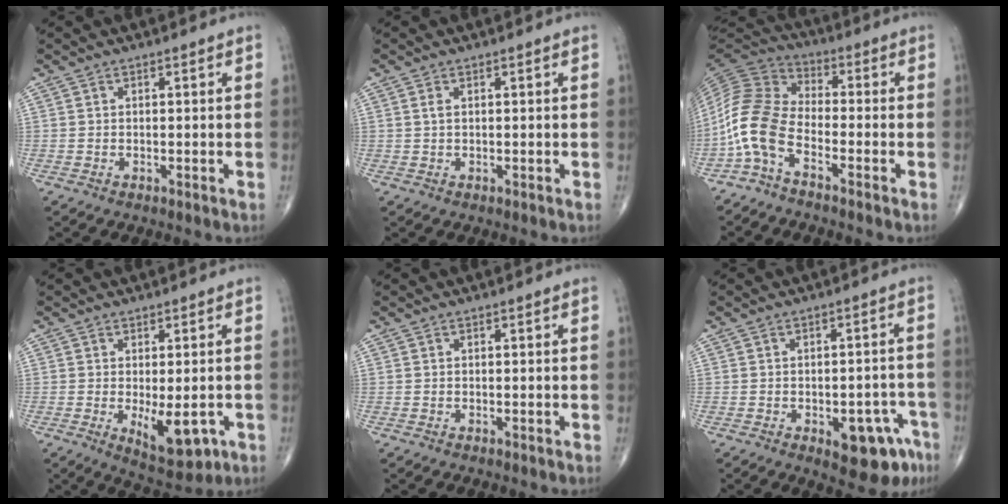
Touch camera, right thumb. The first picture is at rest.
{"total": 1.2, "force": [0.4, 0.6, 0.9], "torque": [-0.023, 0.004, 0.009]}
{"total": 10.5, "force": [-4.6, 5.3, 7.8], "torque": [-0.172, 0.049, -0.109]}
{"total": 8.1, "force": [-2.0, 3.4, 7.1], "torque": [-0.091, -0.017, -0.018]}
{"total": 0.0}
{"total": 10.1, "force": [-5.0, 4.8, 7.4], "torque": [-0.059, 0.031, -0.055]}